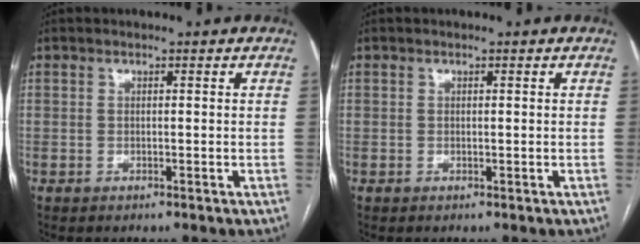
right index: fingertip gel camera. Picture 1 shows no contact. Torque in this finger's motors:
{"motor_torque": [0.06, 0.07, 0.00, 0.01]}